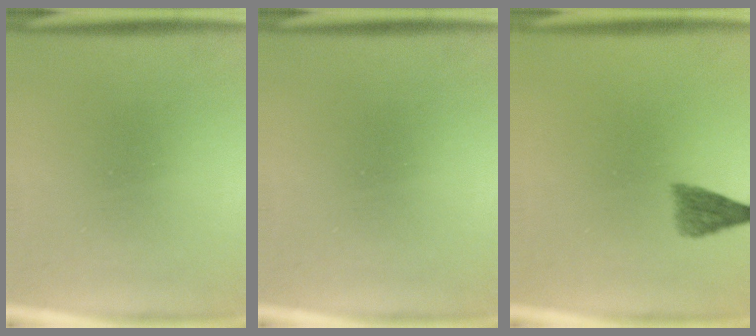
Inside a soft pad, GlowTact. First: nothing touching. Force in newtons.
{"total": 0.0}
{"total": 2.9}